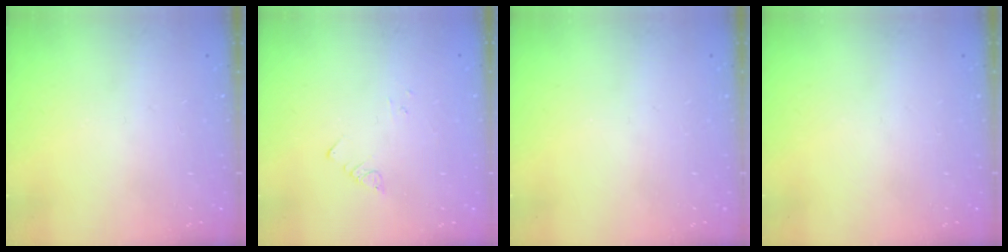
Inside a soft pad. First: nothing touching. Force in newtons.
{"total": 1.8, "press": 1.8, "slide": 0.2}
{"total": 0.0}
{"total": 0.0}